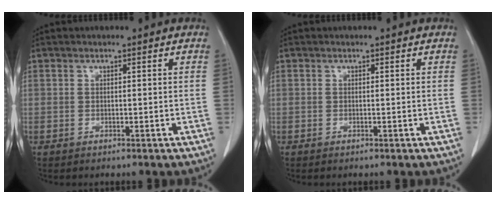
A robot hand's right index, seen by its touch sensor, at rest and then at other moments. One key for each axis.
{"total": 0.0}